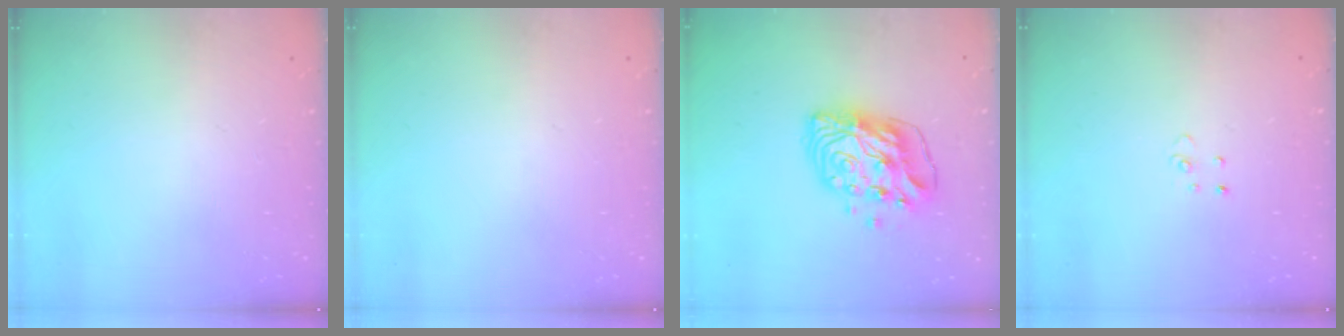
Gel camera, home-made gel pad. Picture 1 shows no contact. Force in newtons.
{"total": 0.0}
{"total": 12.2, "press": 12.1, "slide": 1.2}
{"total": 2.9, "press": 2.9, "slide": 0.2}